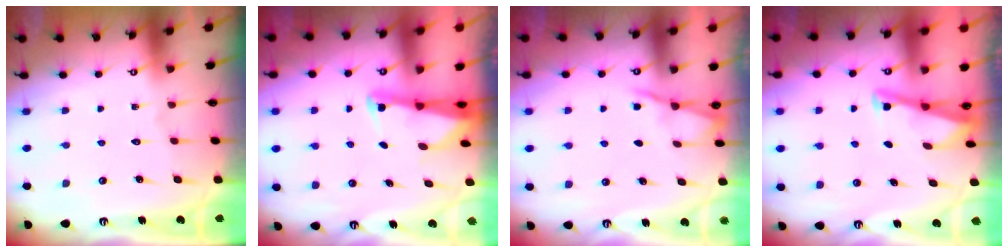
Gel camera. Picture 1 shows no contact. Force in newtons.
{"total": 2.4, "press": 2.4, "slide": 0.2}
{"total": 2.8, "press": 2.8, "slide": 0.5}
{"total": 3.0, "press": 3.0, "slide": 0.4}